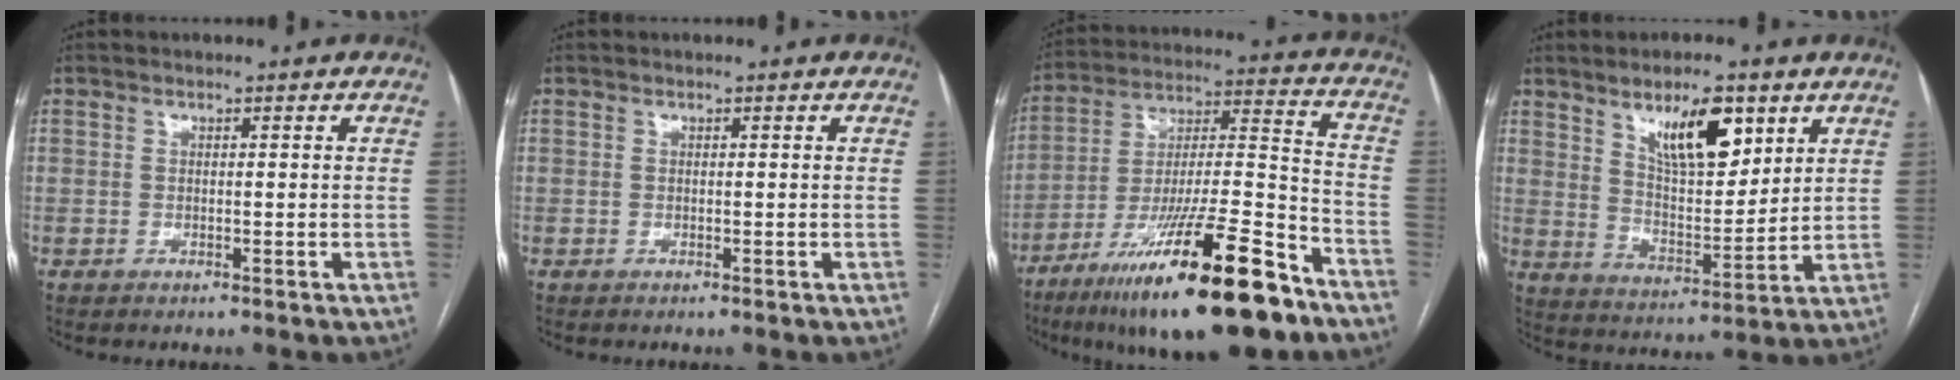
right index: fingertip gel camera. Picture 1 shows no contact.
{"total": 0.0}
{"total": 25.4, "force": [-16.1, 3.3, 19.3], "torque": [-0.295, -0.027, -0.272]}
{"total": 11.5, "force": [6.4, 3.7, 8.8], "torque": [-0.149, 0.000, 0.120]}